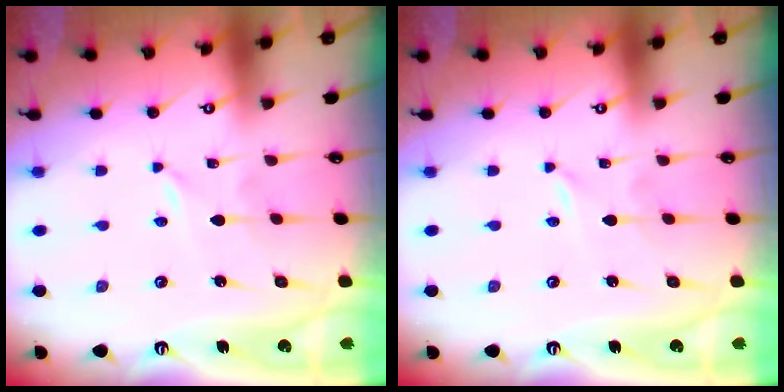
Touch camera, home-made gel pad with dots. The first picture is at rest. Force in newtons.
{"total": 0.0}